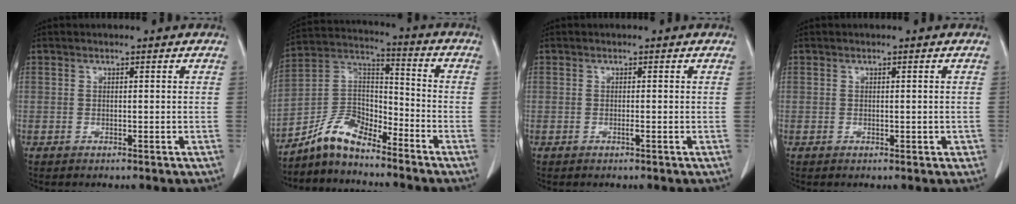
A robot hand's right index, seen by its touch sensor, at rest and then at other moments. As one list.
[{"total": 9.0, "force": [-7.7, 2.9, 3.8], "torque": [-0.082, 0.027, -0.149]}, {"total": 0.6, "force": [-0.2, -0.1, 0.5], "torque": [-0.009, 0.000, -0.003]}, {"total": 1.3, "force": [-0.2, 0.7, 1.1], "torque": [-0.014, 0.003, 0.002]}]